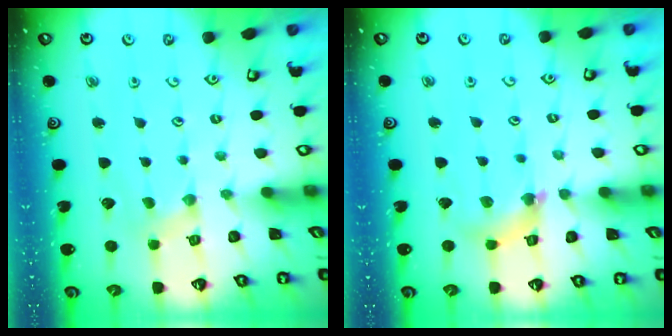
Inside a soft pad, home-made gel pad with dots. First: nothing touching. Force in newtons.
{"total": 9.1, "press": 9.1, "slide": 0.8}